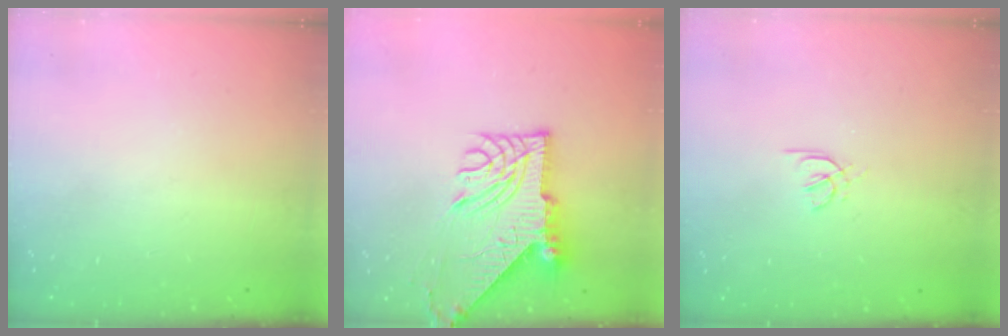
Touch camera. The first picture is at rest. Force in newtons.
{"total": 12.0, "press": 11.9, "slide": 1.4}
{"total": 1.2, "press": 1.2, "slide": 0.4}